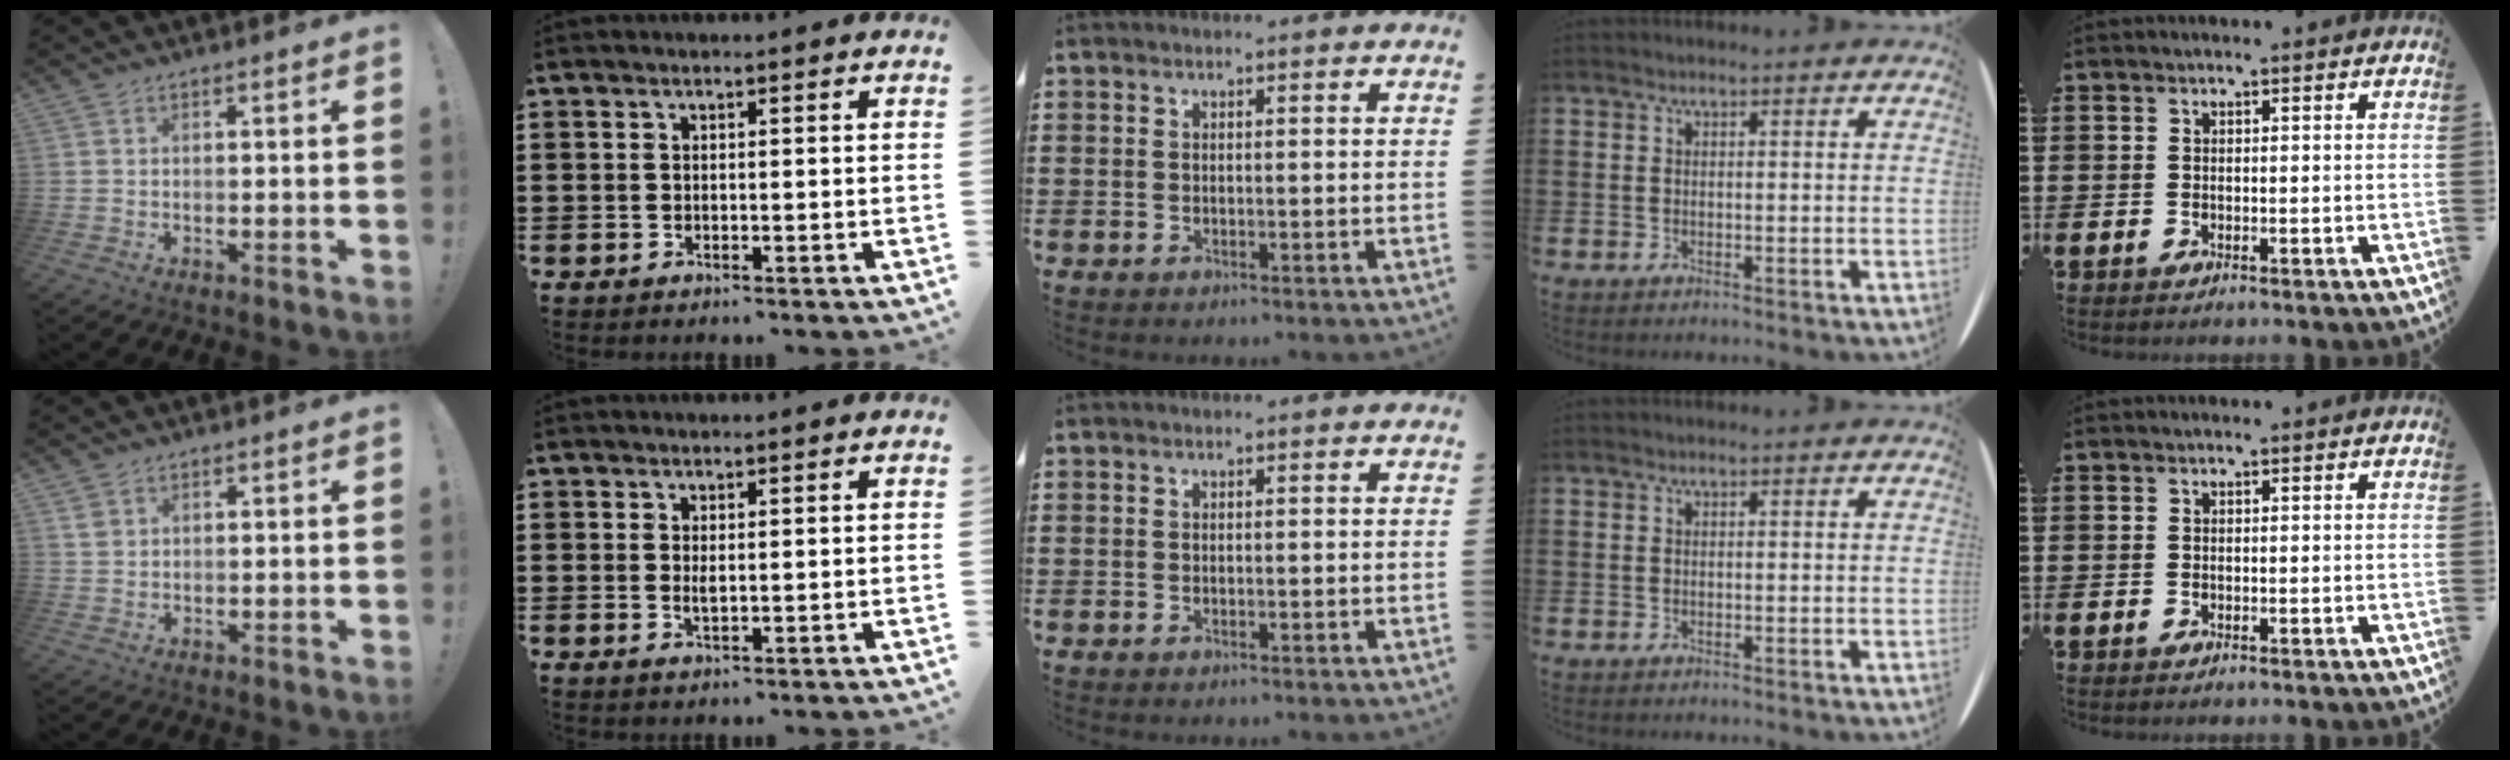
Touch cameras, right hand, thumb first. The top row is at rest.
{"thumb": {"total": 2.3, "force": [1.3, 1.6, 1.0], "torque": [-0.013, -0.003, 0.025]}, "index": {"total": 1.3, "force": [0.2, 0.2, 1.2], "torque": [-0.025, -0.001, 0.004]}}